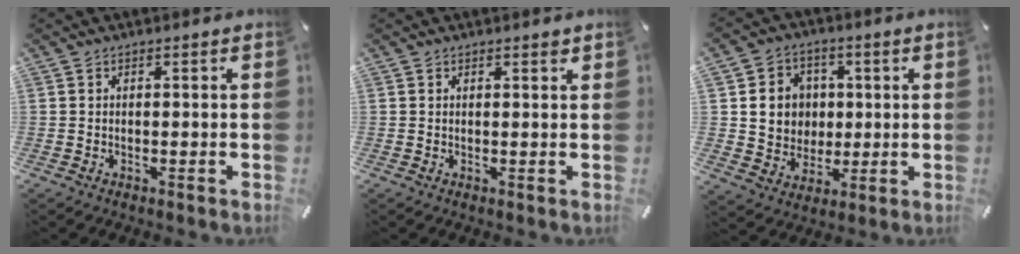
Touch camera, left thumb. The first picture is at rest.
{"total": 0.7, "force": [0.5, 0.2, 0.5], "torque": [-0.002, -0.003, 0.008]}
{"total": 9.7, "force": [1.3, 9.1, 2.8], "torque": [-0.034, 0.000, 0.031]}